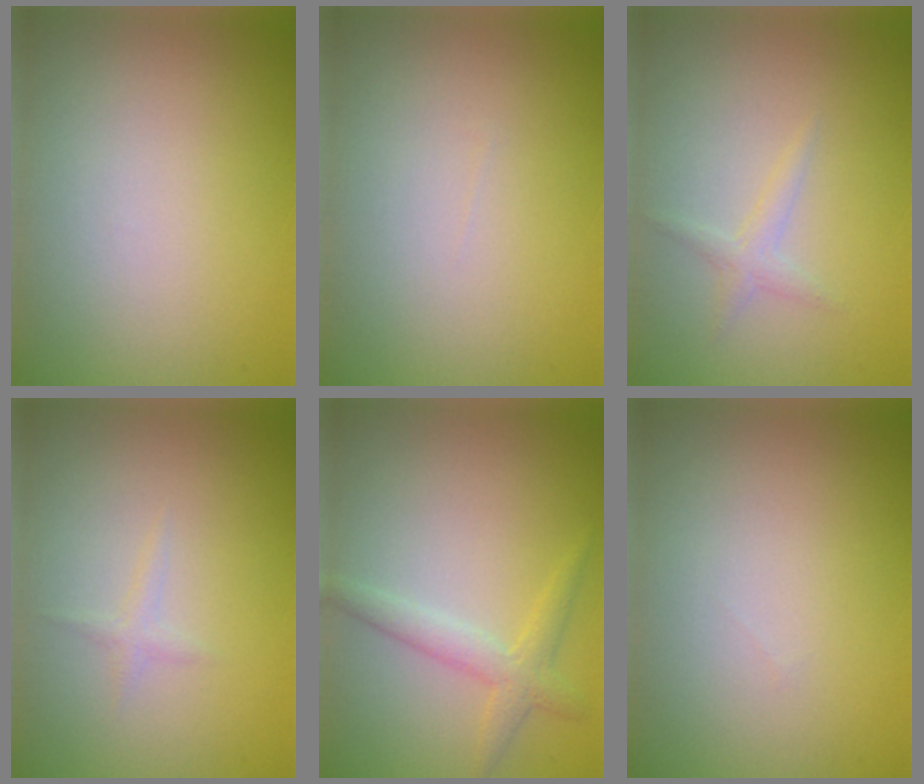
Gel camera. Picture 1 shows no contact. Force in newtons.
{"total": 0.0}
{"total": 1.3, "press": 1.3, "slide": 0.1}
{"total": 0.8, "press": 0.8, "slide": 0.1}
{"total": 2.4, "press": 2.4, "slide": 0.1}
{"total": 0.0}